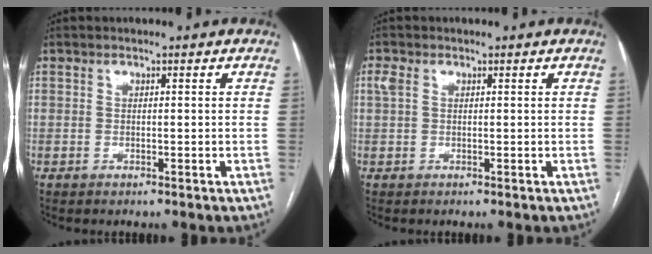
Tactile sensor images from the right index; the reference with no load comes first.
{"total": 1.8, "force": [0.7, 1.2, 1.2], "torque": [-0.036, 0.018, 0.019]}